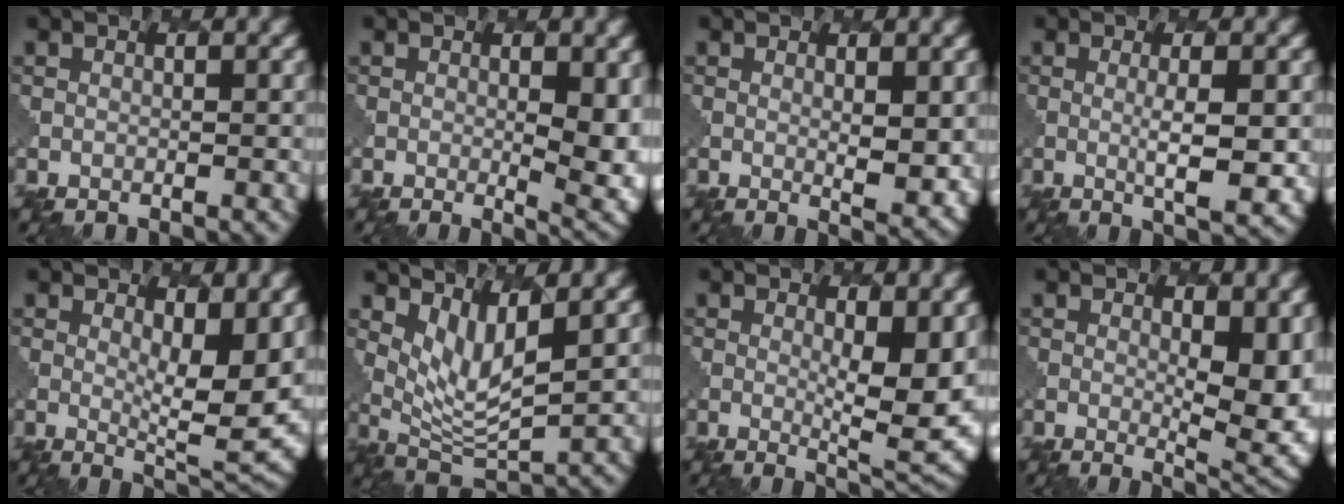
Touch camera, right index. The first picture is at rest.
{"total": 5.8, "force": [0.3, 2.0, 5.4], "torque": [-0.076, -0.014, 0.011]}
{"total": 3.0, "force": [0.9, 0.8, 2.8], "torque": [-0.043, -0.011, 0.020]}
{"total": 3.6, "force": [0.4, 0.7, 3.5], "torque": [-0.056, -0.005, 0.010]}
{"total": 6.7, "force": [1.5, 2.2, 6.2], "torque": [-0.096, -0.017, 0.030]}
{"total": 3.9, "force": [2.4, 1.0, 2.9], "torque": [-0.066, -0.017, 0.058]}
{"total": 6.7, "force": [0.7, 1.8, 6.4], "torque": [-0.097, -0.016, 0.019]}
{"total": 7.9, "force": [0.3, 3.2, 7.2], "torque": [-0.094, -0.013, 0.011]}